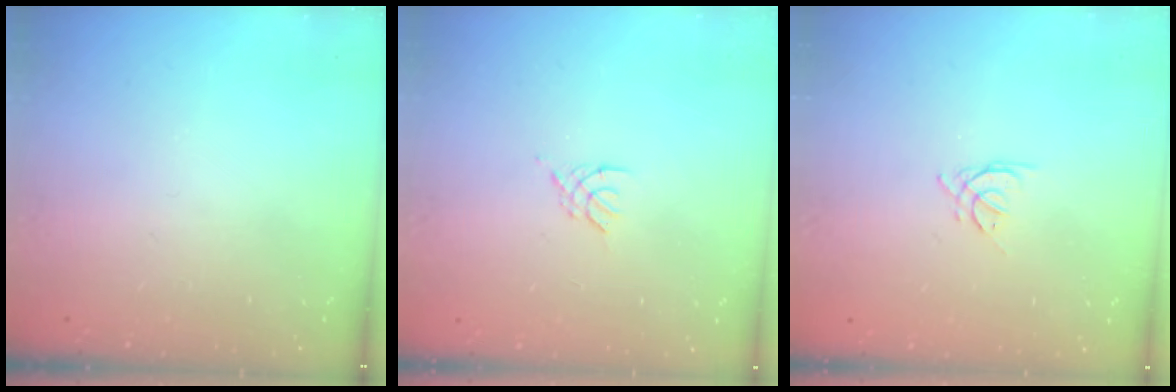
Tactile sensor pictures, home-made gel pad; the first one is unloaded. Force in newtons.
{"total": 2.6, "press": 2.5, "slide": 0.6}
{"total": 2.5, "press": 2.4, "slide": 0.5}